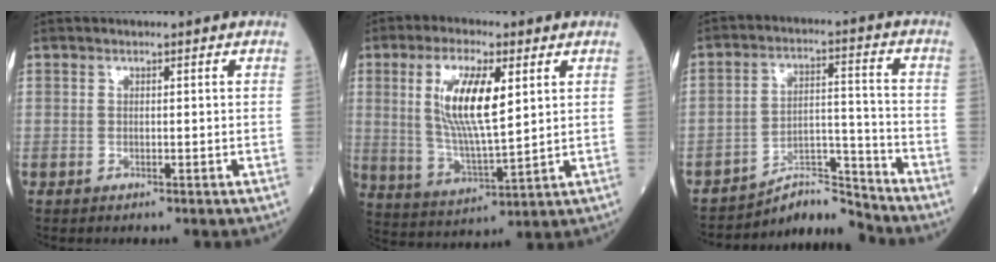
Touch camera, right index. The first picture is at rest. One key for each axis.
{"total": 11.9, "fx": 3.4, "fy": 2.7, "fz": 11.1, "tx": -0.227, "ty": 0.000, "tz": 0.067}
{"total": 7.5, "fx": -7.5, "fy": 0.2, "fz": -0.3, "tx": 0.006, "ty": 0.050, "tz": -0.127}